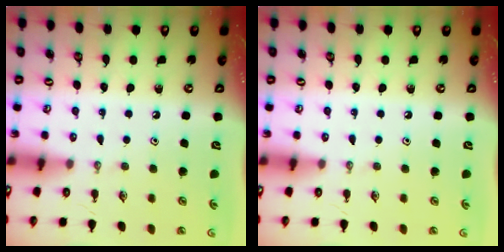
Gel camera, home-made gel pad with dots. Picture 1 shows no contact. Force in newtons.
{"total": 0.0}